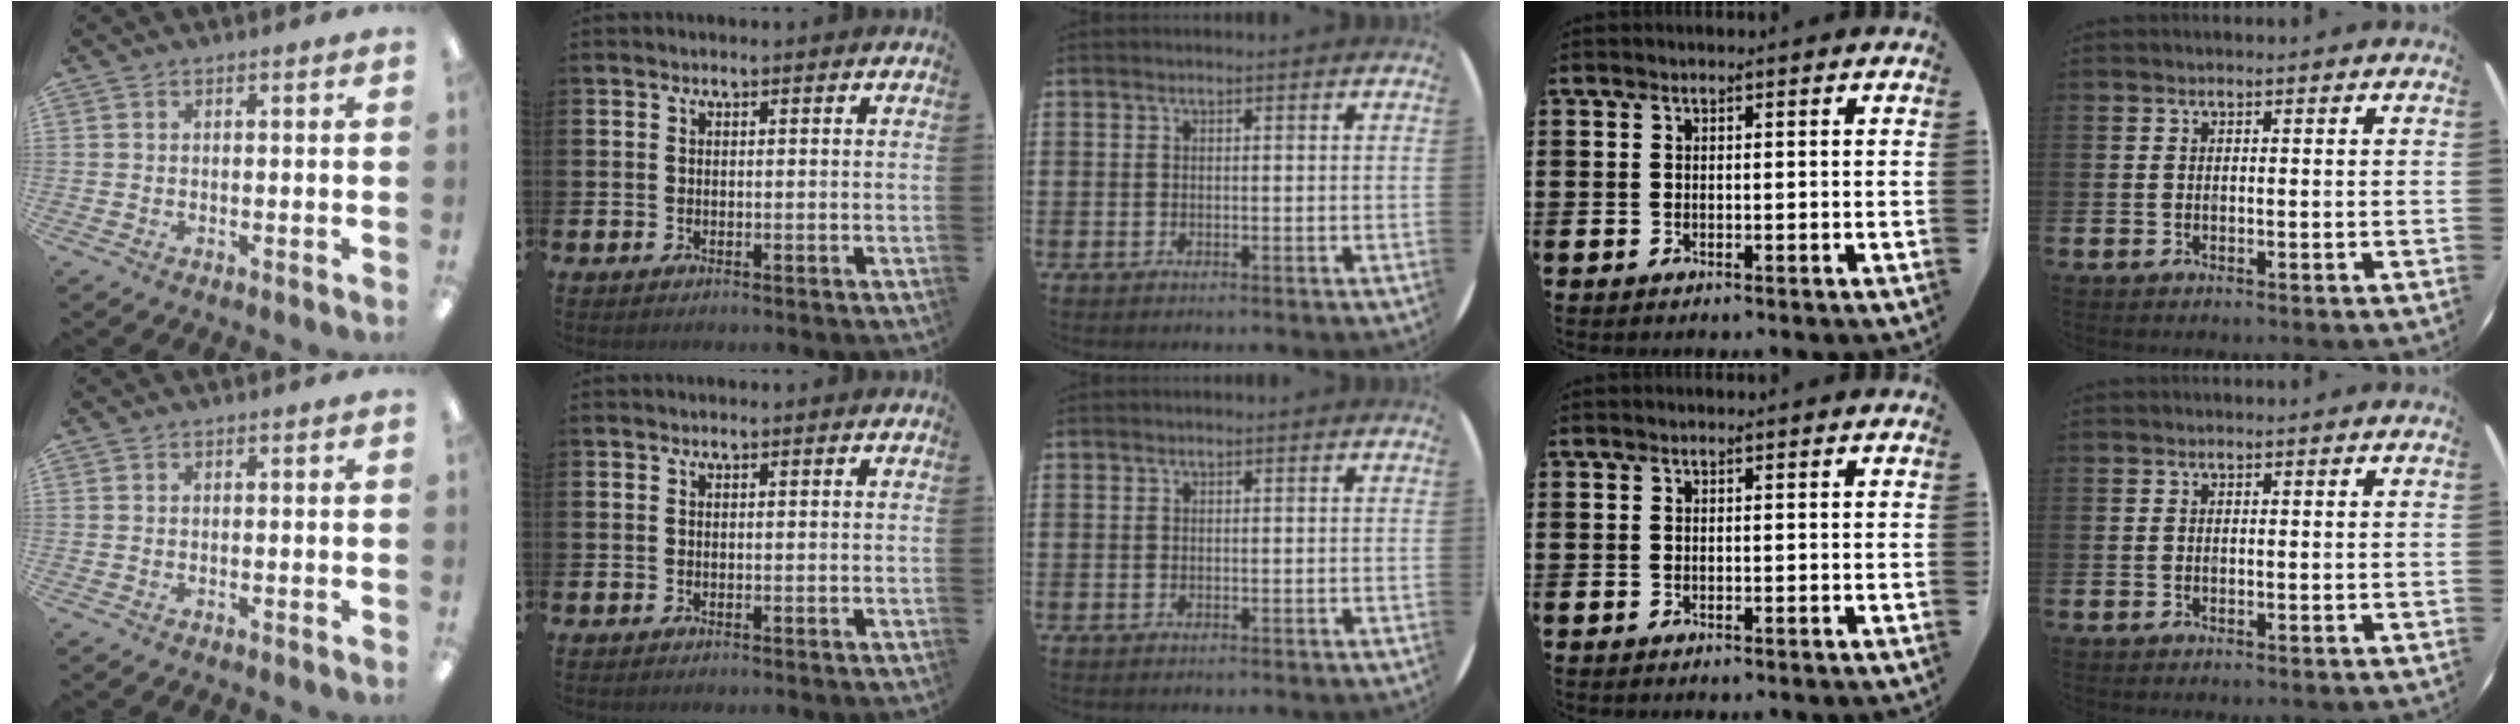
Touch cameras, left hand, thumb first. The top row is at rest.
{}